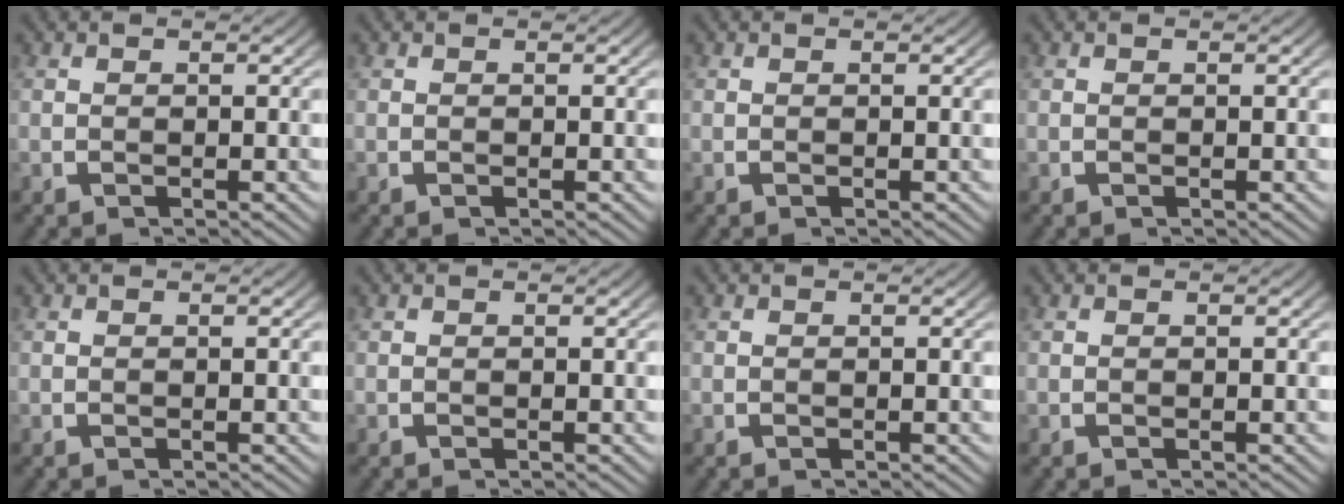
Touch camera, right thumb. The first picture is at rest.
{"total": 0.0}
{"total": 0.0}
{"total": 0.0}
{"total": 0.0}
{"total": 0.0}
{"total": 0.0}
{"total": 0.0}